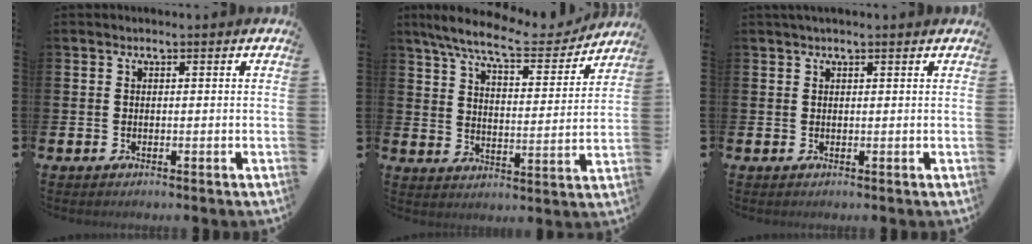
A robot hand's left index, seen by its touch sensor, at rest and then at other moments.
{"total": 9.2, "force": [8.2, 1.2, 4.0], "torque": [-0.103, -0.048, 0.139]}
{"total": 1.2, "force": [1.1, 0.0, 0.5], "torque": [0.002, -0.002, 0.017]}